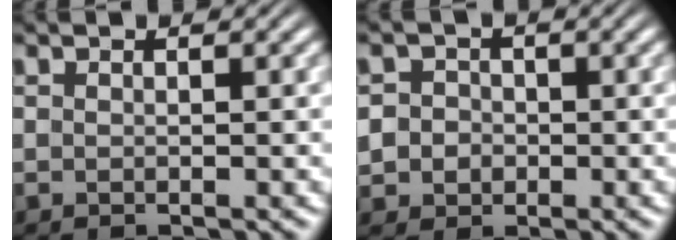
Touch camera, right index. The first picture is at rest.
{"total": 4.8, "force": [-0.7, 4.5, 1.6], "torque": [-0.047, -0.016, -0.012]}